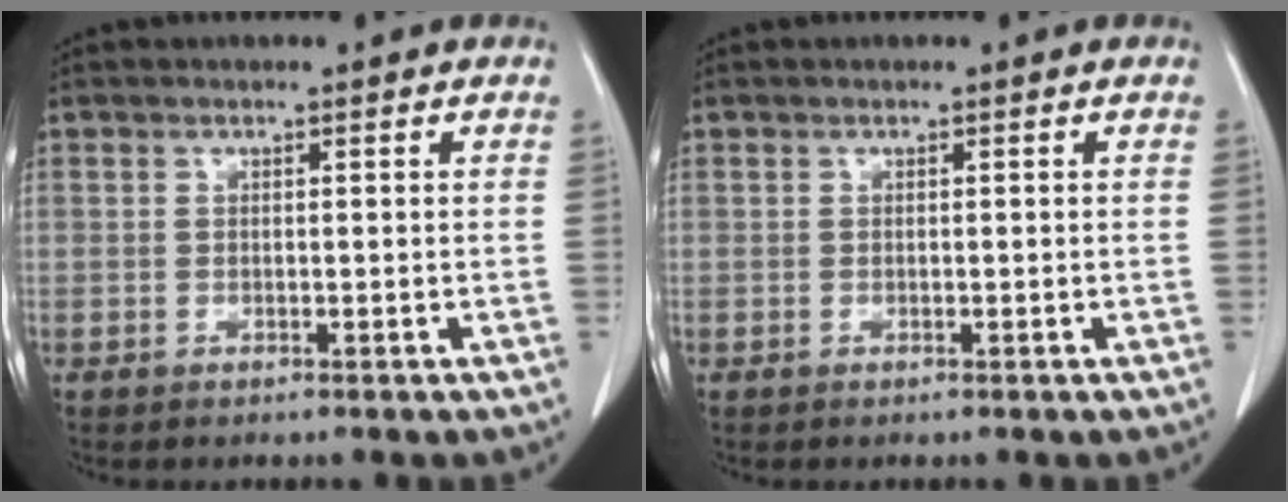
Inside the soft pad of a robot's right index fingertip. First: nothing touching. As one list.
[{"total": 0.0}]